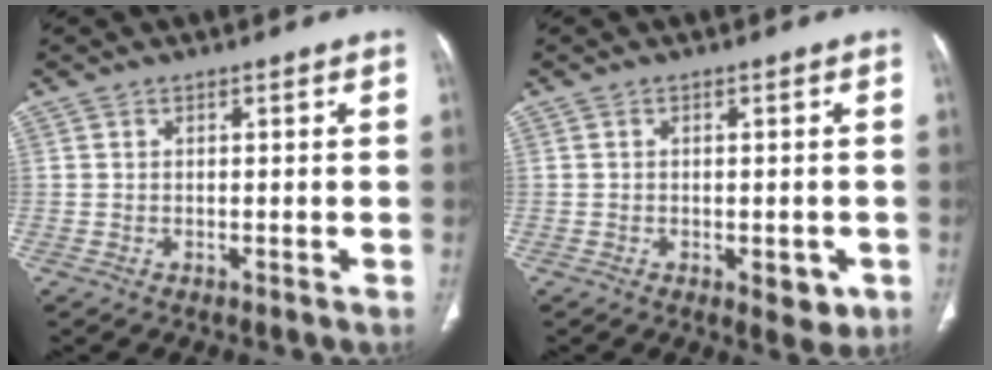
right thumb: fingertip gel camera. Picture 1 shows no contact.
{"total": 4.3, "force": [-1.4, 2.2, 3.4], "torque": [-0.025, -0.003, -0.011]}